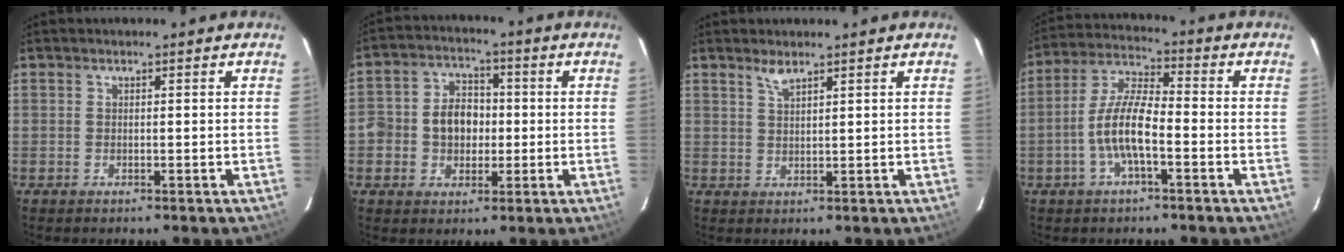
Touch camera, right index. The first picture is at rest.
{"total": 8.4, "force": [-0.9, 6.9, 4.8], "torque": [-0.098, 0.025, -0.012]}
{"total": 2.1, "force": [1.7, 0.4, 1.2], "torque": [-0.023, 0.001, 0.033]}
{"total": 9.4, "force": [-3.1, 2.6, 8.5], "torque": [-0.182, 0.008, -0.061]}